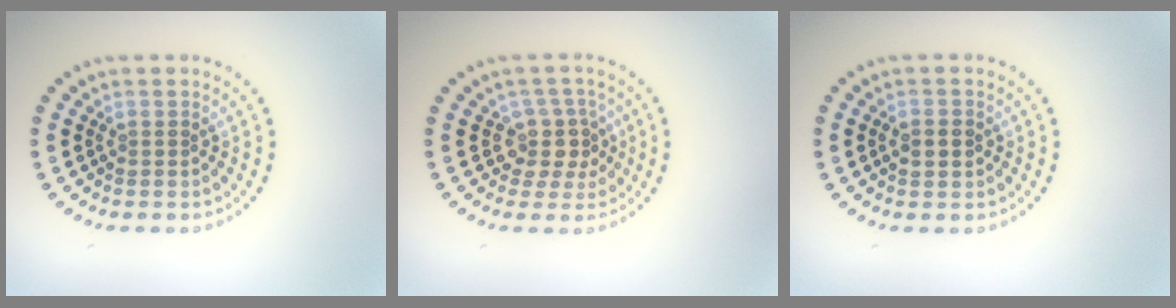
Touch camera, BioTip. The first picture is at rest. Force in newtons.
{"total": 2.7, "press": 2.1, "slide": 1.7}
{"total": 2.1, "press": 2.1, "slide": 0.0}